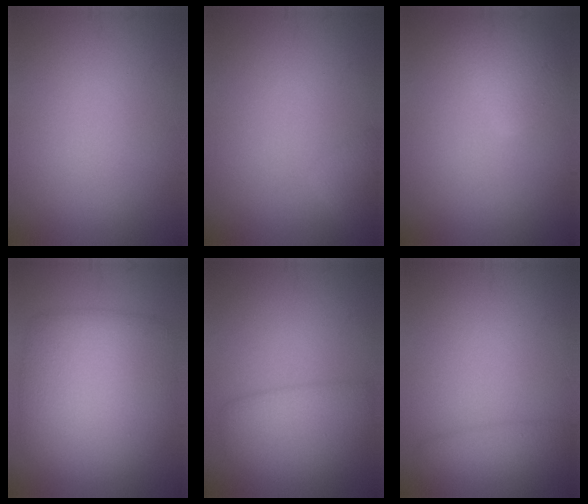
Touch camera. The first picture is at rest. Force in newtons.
{"total": 1.5, "press": 1.5, "slide": 0.1}
{"total": 2.6, "press": 2.6, "slide": 0.2}
{"total": 8.1, "press": 8.1, "slide": 0.4}
{"total": 4.1, "press": 4.1, "slide": 0.2}
{"total": 2.8, "press": 2.8, "slide": 0.1}